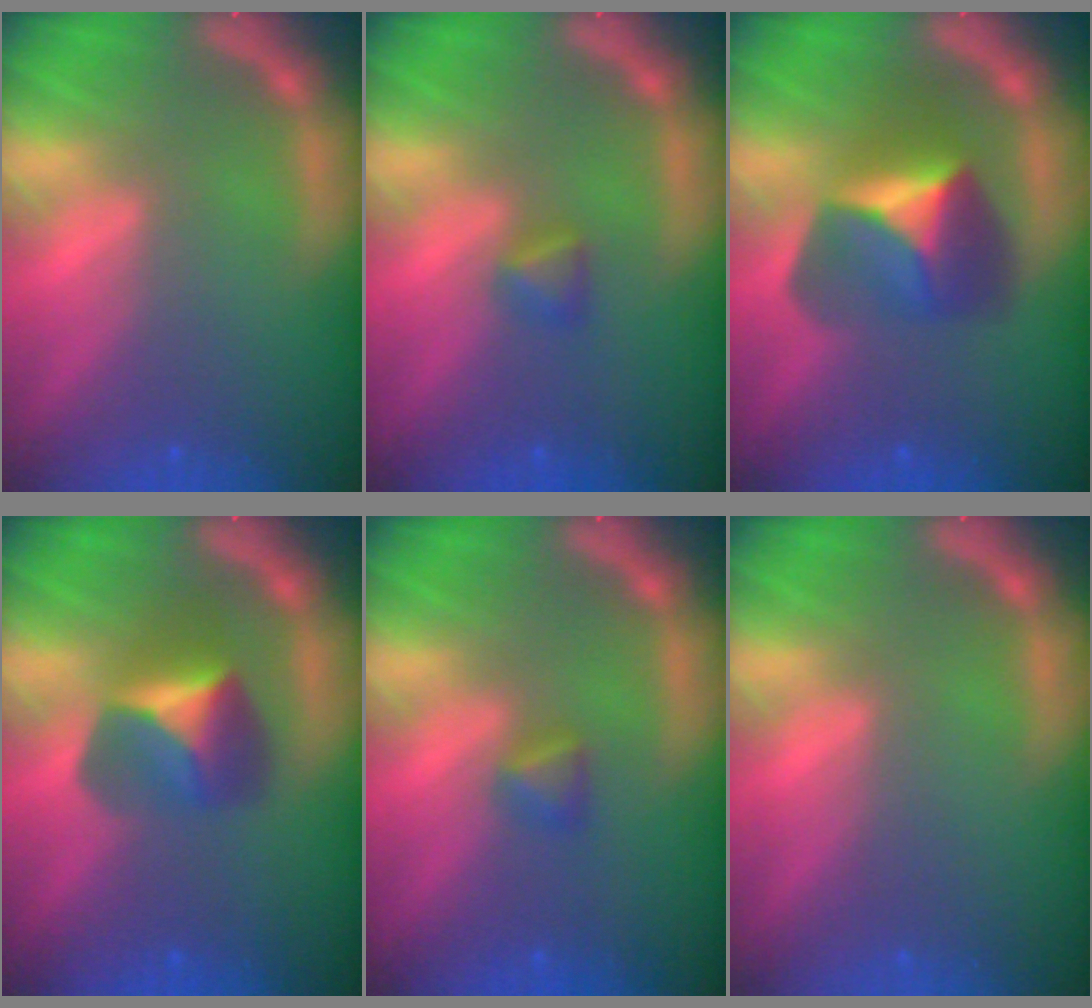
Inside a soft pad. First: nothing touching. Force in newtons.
{"total": 1.4}
{"total": 5.9}
{"total": 4.4}
{"total": 1.4}
{"total": 0.0}